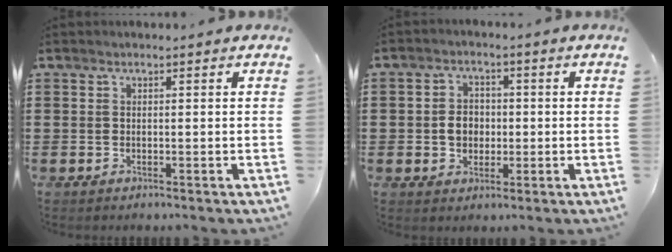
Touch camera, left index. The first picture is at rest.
{"total": 4.0, "force": [-0.4, 3.2, 2.3], "torque": [-0.052, 0.009, -0.010]}